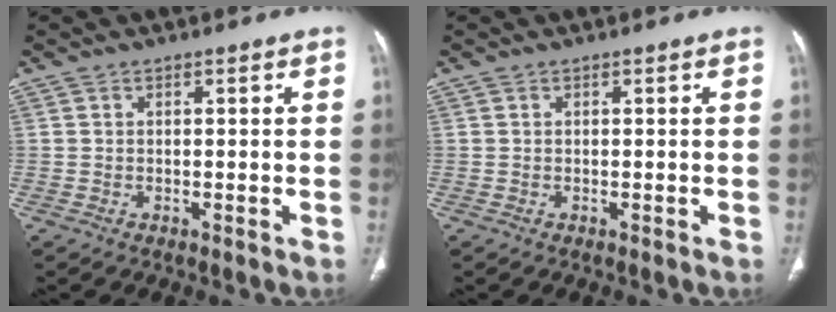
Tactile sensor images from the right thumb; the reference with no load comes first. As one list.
[{"total": 0.0}]